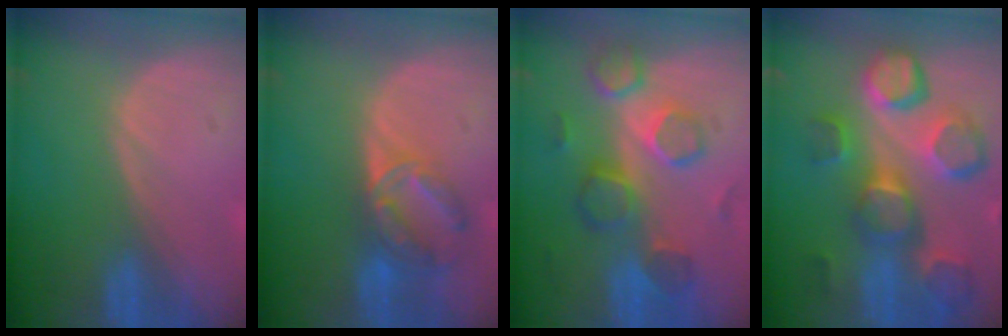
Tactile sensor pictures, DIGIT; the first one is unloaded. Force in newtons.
{"total": 7.3, "press": 6.0, "slide": 4.0}
{"total": 8.7, "press": 8.4, "slide": 2.3}
{"total": 12.5, "press": 11.1, "slide": 5.7}